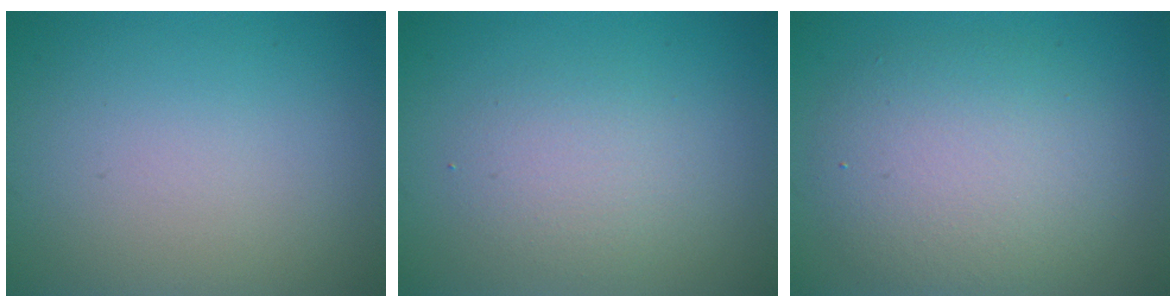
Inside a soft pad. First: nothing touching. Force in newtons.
{"total": 2.4, "press": 2.4, "slide": 0.2}
{"total": 5.9, "press": 5.8, "slide": 0.6}